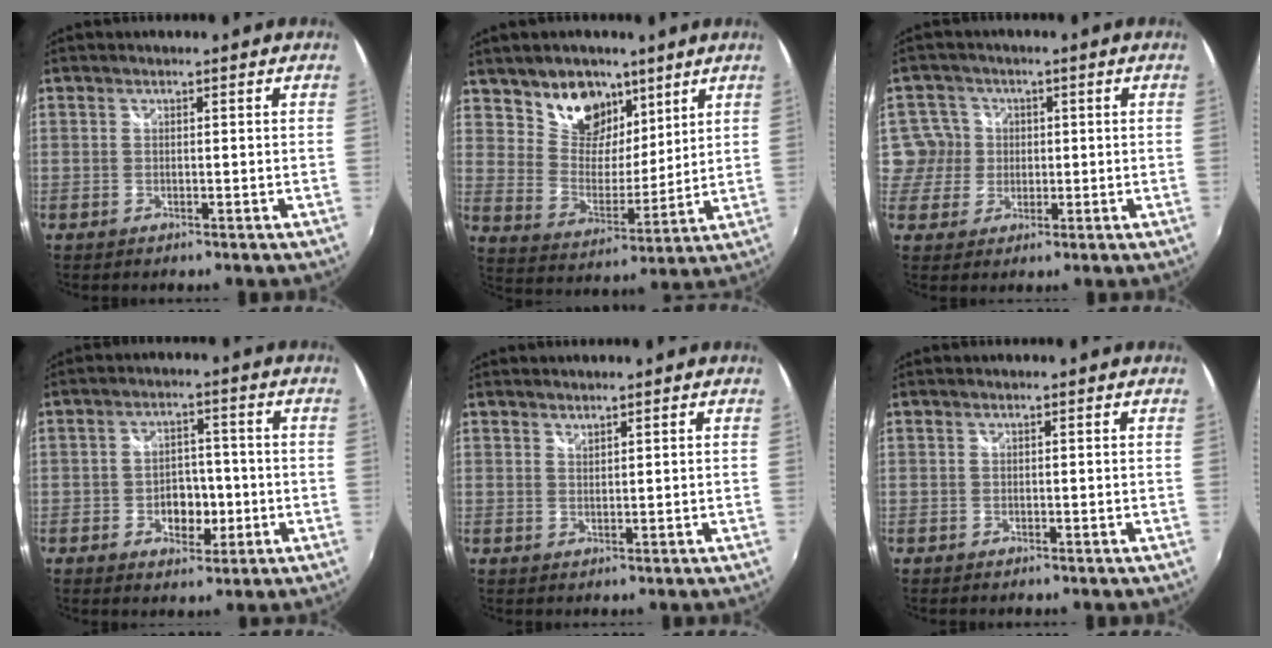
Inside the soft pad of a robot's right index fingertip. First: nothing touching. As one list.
[{"total": 12.5, "force": [8.3, 8.1, 4.6], "torque": [-0.087, 0.002, 0.151]}, {"total": 5.2, "force": [0.3, 5.2, 0.1], "torque": [0.011, 0.011, 0.000]}, {"total": 6.2, "force": [-1.8, 4.5, 3.8], "torque": [-0.069, 0.005, -0.022]}, {"total": 1.1, "force": [1.0, 0.2, 0.2], "torque": [-0.002, 0.000, 0.018]}, {"total": 0.0}]